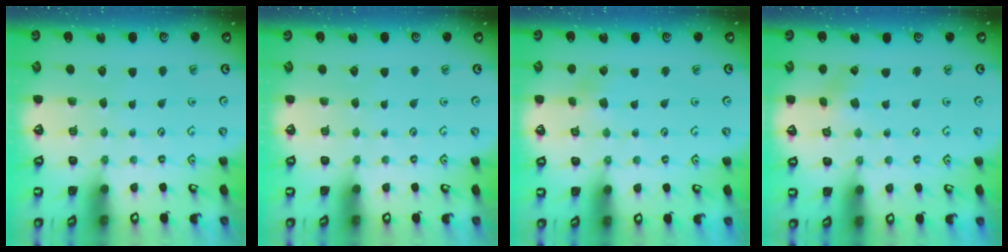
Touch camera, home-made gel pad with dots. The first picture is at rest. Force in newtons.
{"total": 0.0}
{"total": 2.4, "press": 2.3, "slide": 0.4}
{"total": 1.2, "press": 1.2, "slide": 0.2}